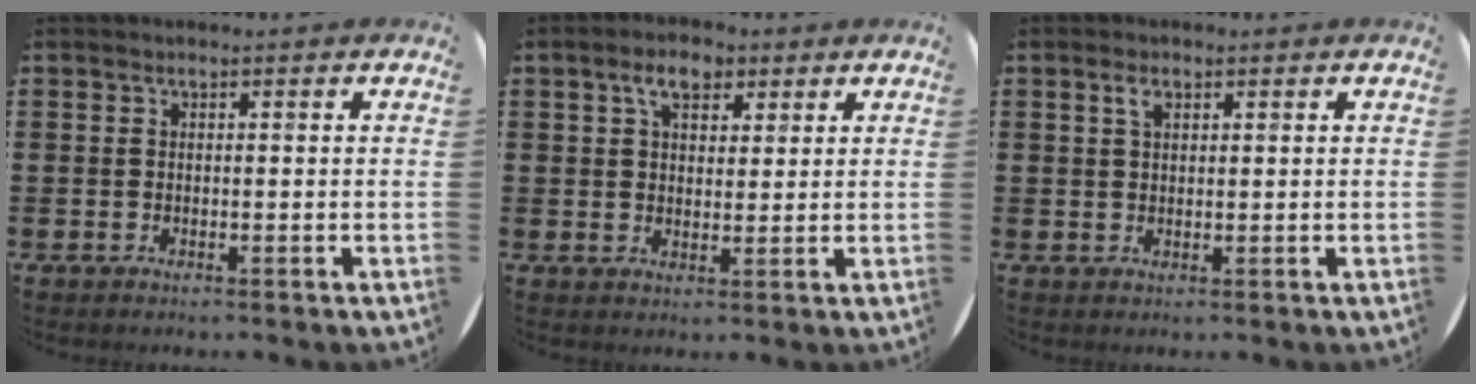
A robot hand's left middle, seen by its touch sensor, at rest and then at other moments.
{"total": 4.4, "force": [2.9, 2.5, 2.3], "torque": [-0.036, 0.007, 0.049]}
{"total": 1.9, "force": [1.1, 1.0, 1.2], "torque": [-0.018, 0.004, 0.017]}